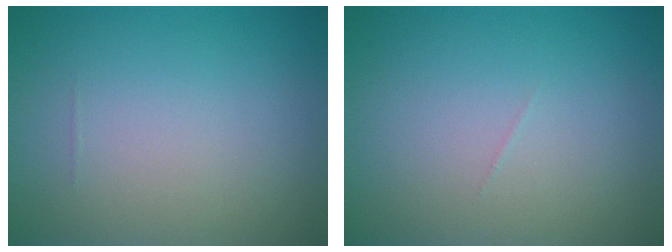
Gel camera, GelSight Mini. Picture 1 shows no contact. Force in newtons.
{"total": 0.0}